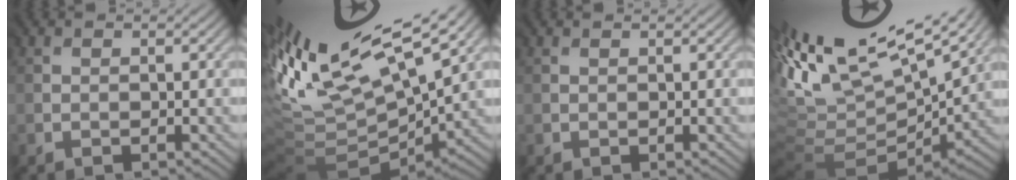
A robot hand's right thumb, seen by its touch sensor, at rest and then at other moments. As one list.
[{"total": 15.3, "force": [6.5, 4.7, 13.1], "torque": [-0.265, 0.028, 0.148]}, {"total": 0.0}, {"total": 14.0, "force": [6.5, 5.6, 11.0], "torque": [-0.242, 0.025, 0.143]}]